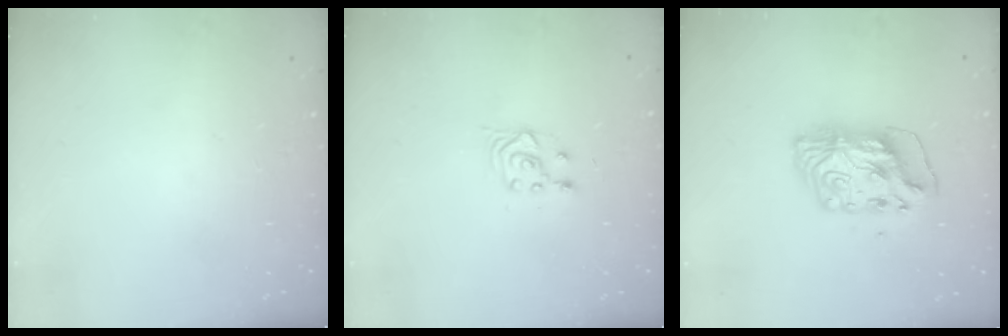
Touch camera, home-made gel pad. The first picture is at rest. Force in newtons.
{"total": 3.0, "press": 2.6, "slide": 1.3}
{"total": 11.3, "press": 11.3, "slide": 1.1}